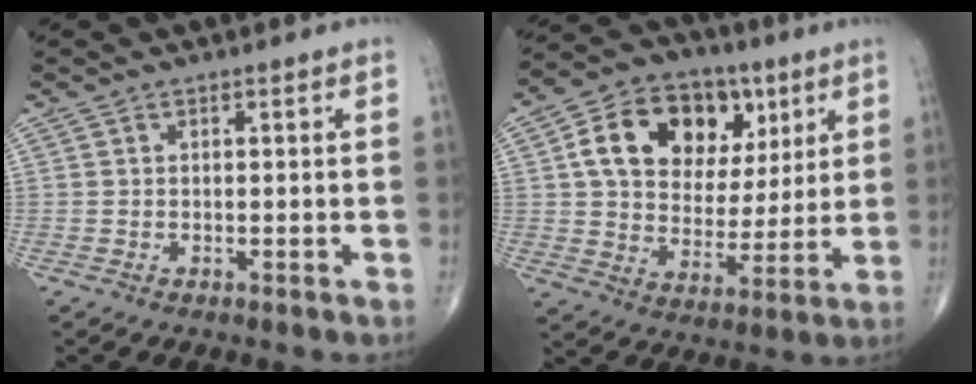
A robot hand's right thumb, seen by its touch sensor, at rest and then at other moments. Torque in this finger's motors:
{"motor_torque": [0.45, 2.31, 1.40, 0.78, 0.42]}